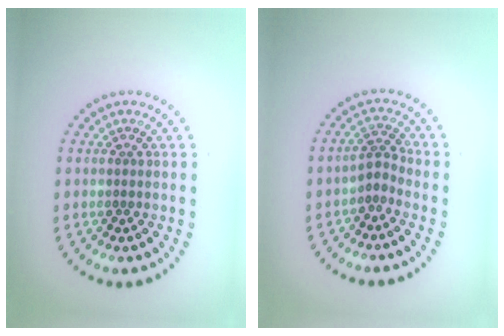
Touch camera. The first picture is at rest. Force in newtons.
{"total": 1.8, "press": 1.1, "slide": 1.4}